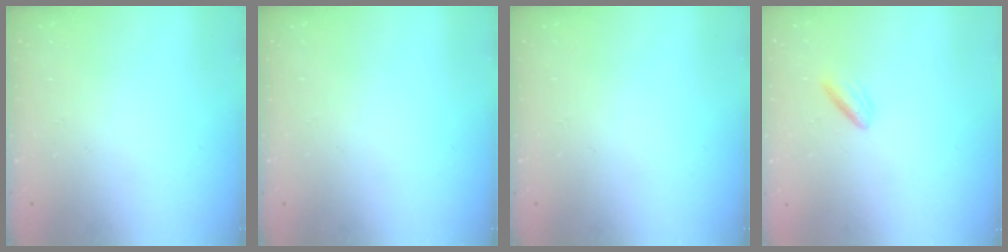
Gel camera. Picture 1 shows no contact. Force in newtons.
{"total": 0.0}
{"total": 0.0}
{"total": 2.2, "press": 1.9, "slide": 1.1}